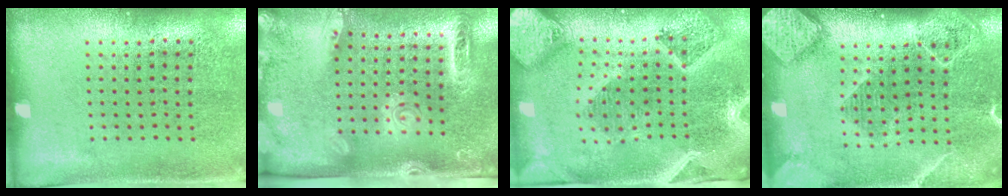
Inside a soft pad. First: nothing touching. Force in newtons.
{"total": 2.5, "press": 1.9, "slide": 1.6}
{"total": 3.6, "press": 2.9, "slide": 2.1}
{"total": 2.2, "press": 1.9, "slide": 1.1}